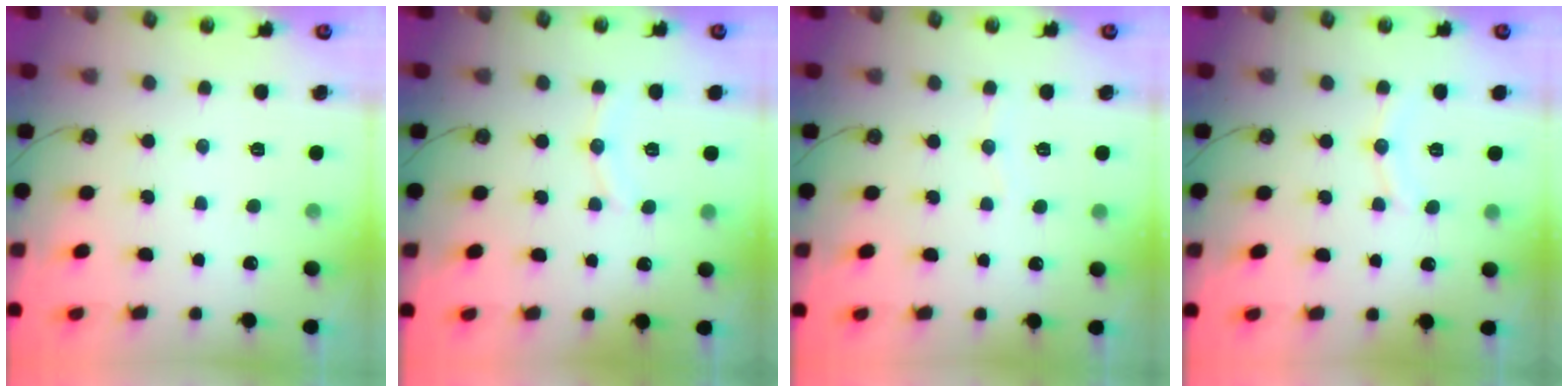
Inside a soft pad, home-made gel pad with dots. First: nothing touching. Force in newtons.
{"total": 6.1, "press": 5.9, "slide": 1.7}
{"total": 3.4, "press": 3.3, "slide": 0.4}
{"total": 6.3, "press": 6.2, "slide": 0.6}